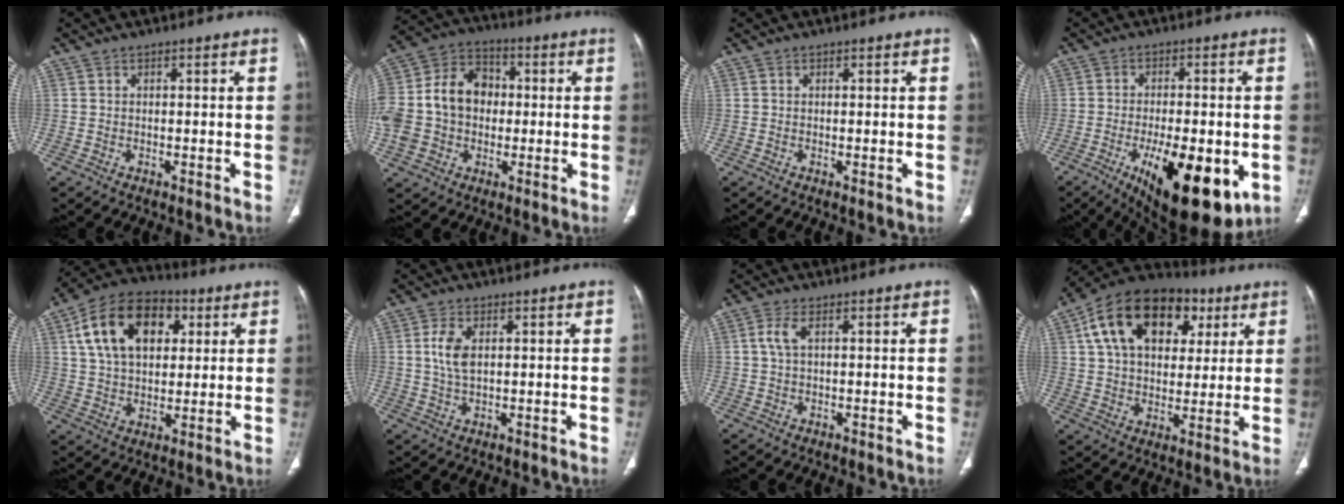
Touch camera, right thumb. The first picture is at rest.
{"total": 18.7, "force": [-0.6, 14.8, 11.4], "torque": [-0.227, 0.037, -0.011]}
{"total": 0.0}
{"total": 19.4, "force": [-6.7, 7.6, 16.5], "torque": [-0.218, -0.013, -0.082]}
{"total": 17.9, "force": [5.8, 11.6, 12.3], "torque": [-0.190, 0.006, 0.094]}
{"total": 4.9, "force": [1.1, 2.6, 4.1], "torque": [-0.090, -0.001, 0.020]}
{"total": 2.9, "force": [0.7, 1.1, 2.5], "torque": [-0.070, 0.009, 0.016]}
{"total": 22.5, "force": [8.5, 14.7, 14.8], "torque": [-0.222, 0.022, 0.132]}